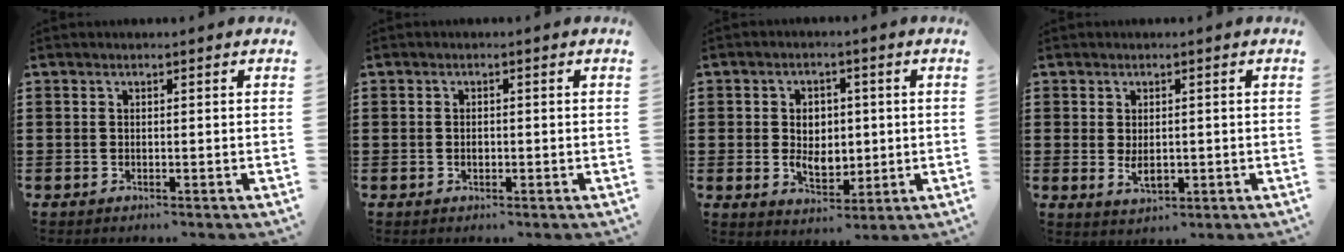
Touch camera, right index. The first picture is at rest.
{"total": 1.1, "force": [-0.2, 0.5, 0.9], "torque": [-0.019, -0.001, -0.004]}
{"total": 5.1, "force": [-0.1, 3.8, 3.3], "torque": [-0.054, 0.006, -0.007]}
{"total": 3.0, "force": [0.0, 1.4, 2.6], "torque": [-0.043, -0.002, -0.001]}